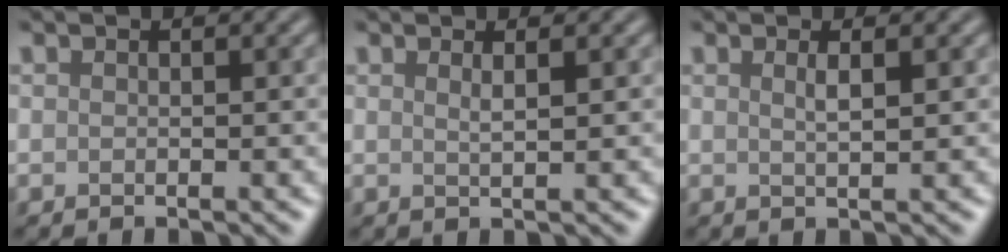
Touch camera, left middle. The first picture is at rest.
{"total": 1.2, "force": [0.6, 0.3, 1.0], "torque": [-0.010, 0.002, 0.007]}
{"total": 1.5, "force": [0.6, 0.4, 1.3], "torque": [-0.019, 0.003, 0.006]}